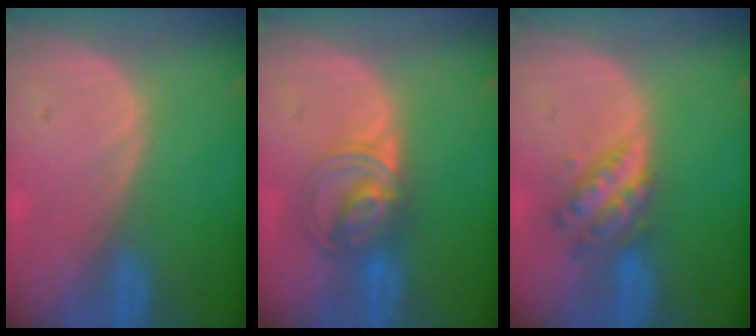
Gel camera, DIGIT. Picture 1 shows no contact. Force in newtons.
{"total": 6.1, "press": 6.0, "slide": 1.1}
{"total": 5.3, "press": 5.2, "slide": 0.4}